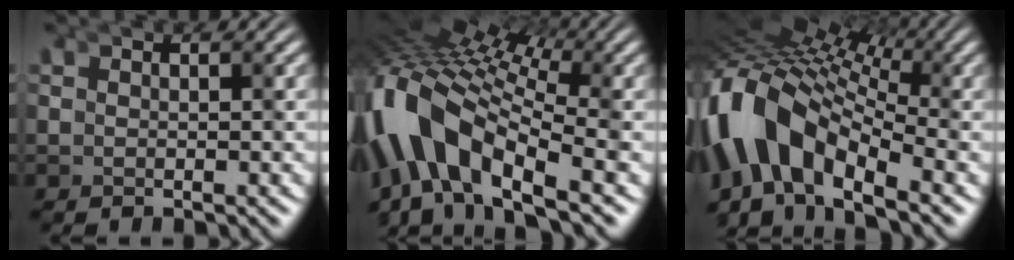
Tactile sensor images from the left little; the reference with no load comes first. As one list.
[{"total": 10.4, "force": [-4.2, 6.4, 7.1], "torque": [-0.199, -0.054, -0.052]}, {"total": 10.8, "force": [-4.1, 7.8, 6.3], "torque": [-0.189, -0.051, -0.062]}]